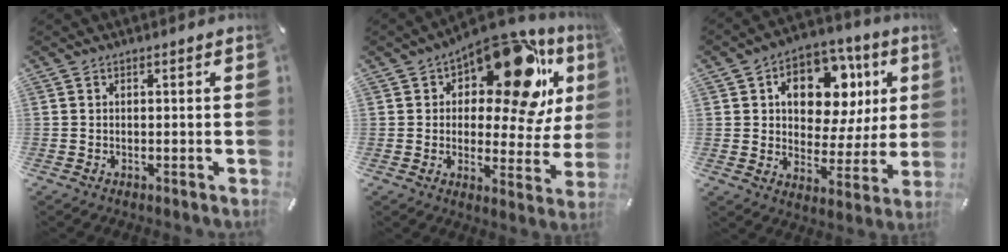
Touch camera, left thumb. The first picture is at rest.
{"total": 21.4, "force": [12.2, 9.5, 14.9], "torque": [-0.199, -0.090, 0.199]}
{"total": 14.9, "force": [6.3, 10.1, 9.0], "torque": [-0.126, -0.034, 0.109]}